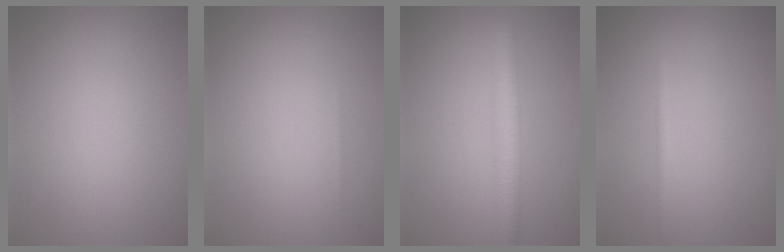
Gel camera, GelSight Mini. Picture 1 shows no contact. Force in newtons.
{"total": 0.0}
{"total": 3.6, "press": 3.6, "slide": 0.2}
{"total": 0.8, "press": 0.7, "slide": 0.1}